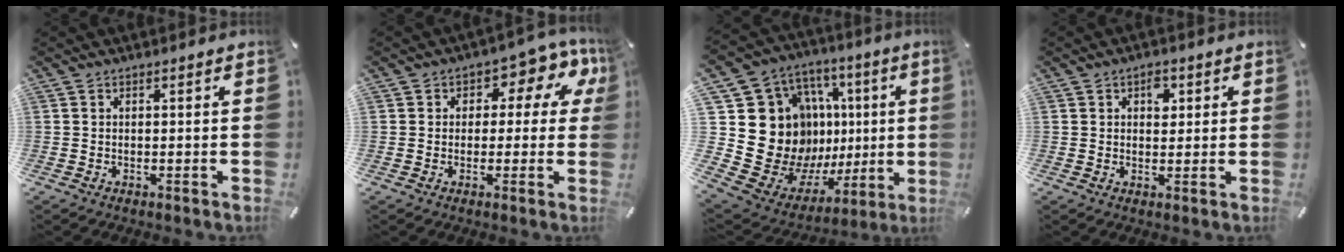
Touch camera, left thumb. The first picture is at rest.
{"total": 8.7, "force": [2.1, 5.7, 6.2], "torque": [-0.073, -0.006, 0.031]}
{"total": 26.9, "force": [2.8, 21.3, 16.2], "torque": [-0.258, -0.057, 0.113]}
{"total": 3.4, "force": [1.2, 2.4, 2.0], "torque": [-0.005, -0.008, 0.011]}